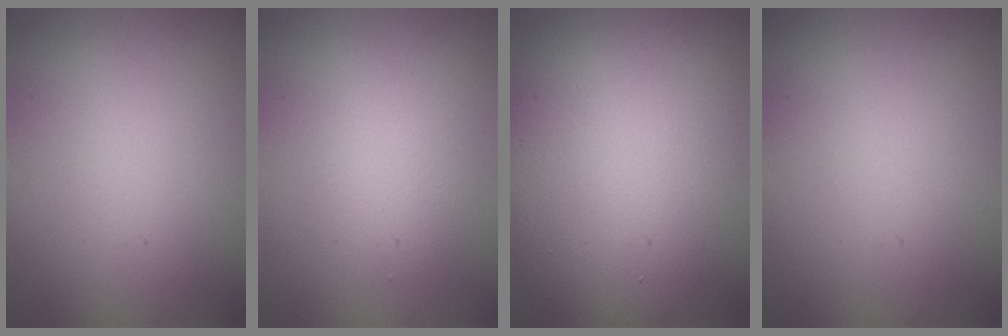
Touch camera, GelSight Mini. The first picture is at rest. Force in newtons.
{"total": 2.6, "press": 2.6, "slide": 0.2}
{"total": 15.3, "press": 15.2, "slide": 0.8}
{"total": 0.0}